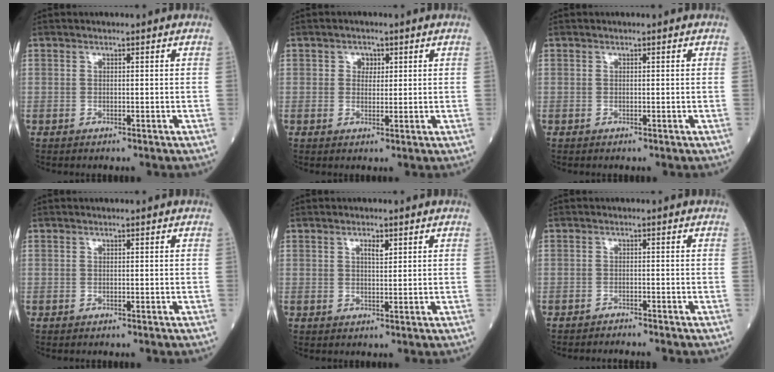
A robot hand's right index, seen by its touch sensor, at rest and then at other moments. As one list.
[{"total": 1.9, "force": [0.7, 1.5, 0.9], "torque": [-0.009, 0.001, 0.008]}, {"total": 0.0}, {"total": 0.0}, {"total": 1.8, "force": [0.9, 0.5, 1.5], "torque": [-0.025, -0.001, 0.015]}, {"total": 2.0, "force": [-2.0, -0.3, 0.2], "torque": [-0.001, -0.003, -0.029]}]